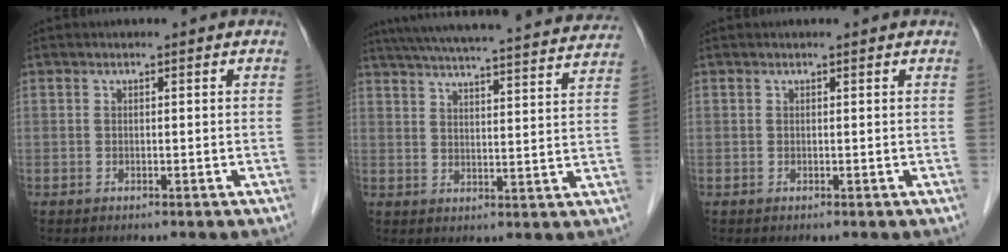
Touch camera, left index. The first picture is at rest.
{"total": 29.8, "force": [27.4, 2.4, 11.3], "torque": [-0.189, -0.022, 0.345]}
{"total": 1.1, "force": [1.1, 0.1, 0.3], "torque": [-0.012, 0.009, 0.011]}